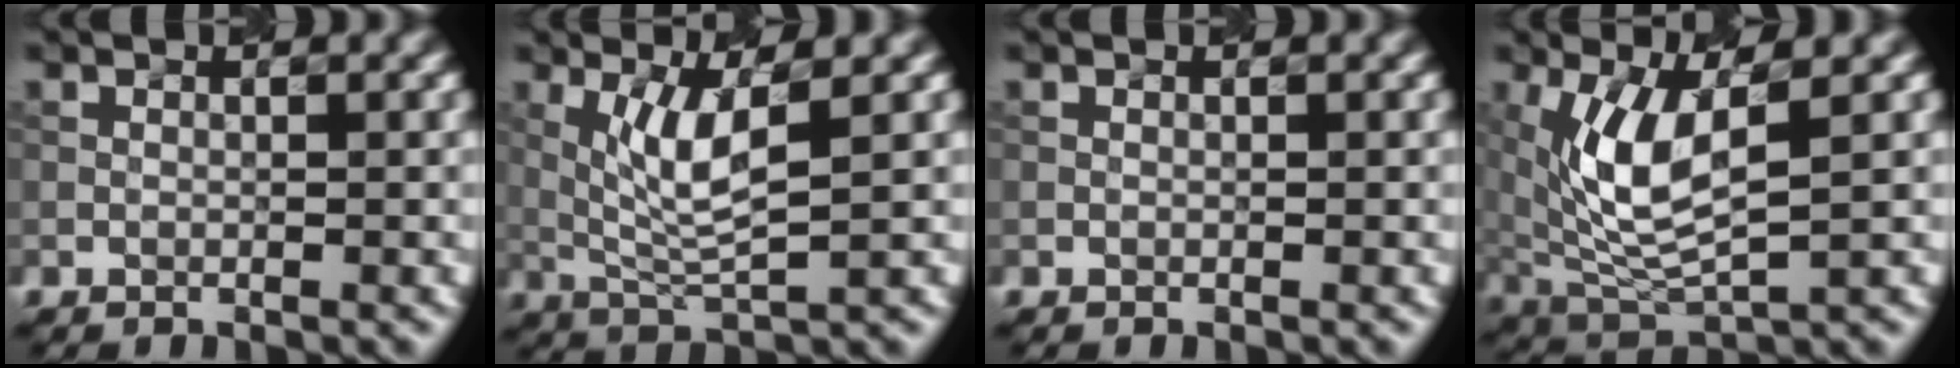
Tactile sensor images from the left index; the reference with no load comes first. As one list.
[{"total": 4.2, "force": [1.0, 0.7, 4.0], "torque": [-0.091, -0.005, 0.038]}, {"total": 0.0}, {"total": 6.6, "force": [1.5, 2.4, 5.9], "torque": [-0.144, -0.009, 0.046]}]